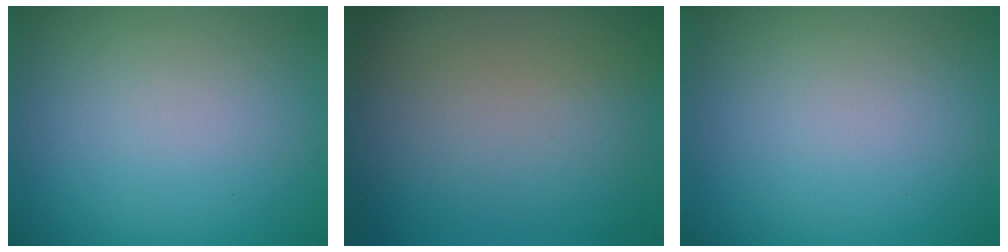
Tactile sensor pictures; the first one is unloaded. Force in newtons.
{"total": 0.0}
{"total": 0.0}